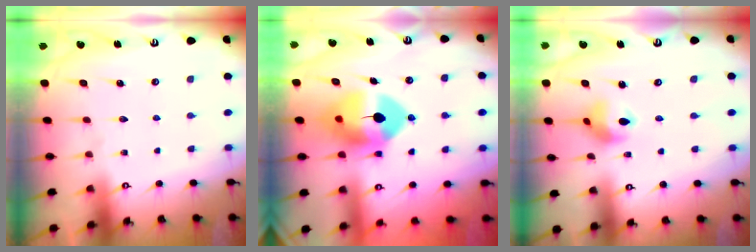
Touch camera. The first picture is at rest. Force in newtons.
{"total": 12.6, "press": 12.4, "slide": 2.3}
{"total": 6.9, "press": 6.9, "slide": 0.5}